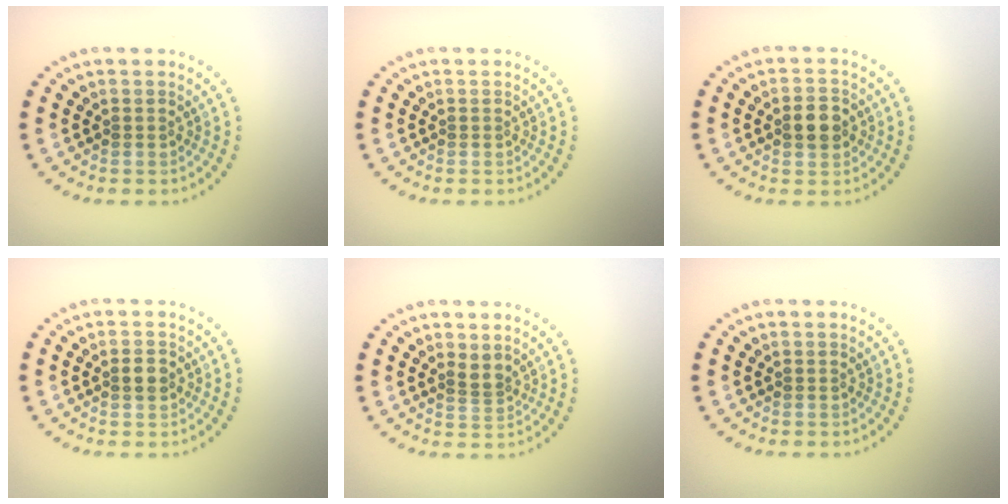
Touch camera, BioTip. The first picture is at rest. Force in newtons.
{"total": 0.0}
{"total": 2.8, "press": 2.8, "slide": 0.1}
{"total": 1.9, "press": 1.9, "slide": 0.1}
{"total": 1.1, "press": 0.7, "slide": 0.9}
{"total": 0.0}